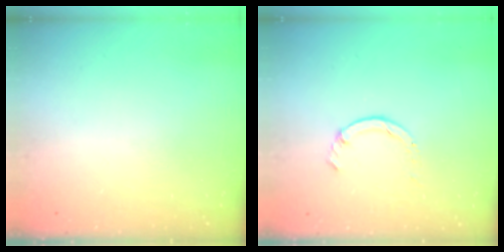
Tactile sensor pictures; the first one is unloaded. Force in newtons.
{"total": 1.4, "press": 1.4, "slide": 0.2}